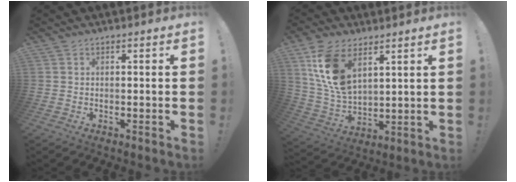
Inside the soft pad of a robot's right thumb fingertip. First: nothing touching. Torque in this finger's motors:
{"motor_torque": [1.35, 2.08, 0.70, -0.25, 0.17]}